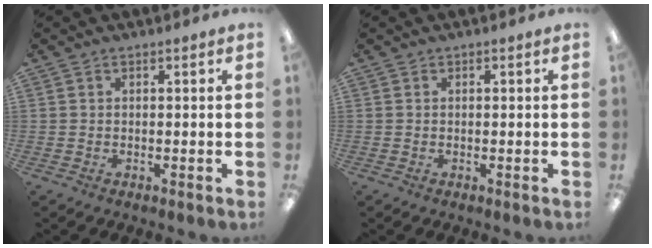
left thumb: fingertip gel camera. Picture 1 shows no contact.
{"total": 0.0}